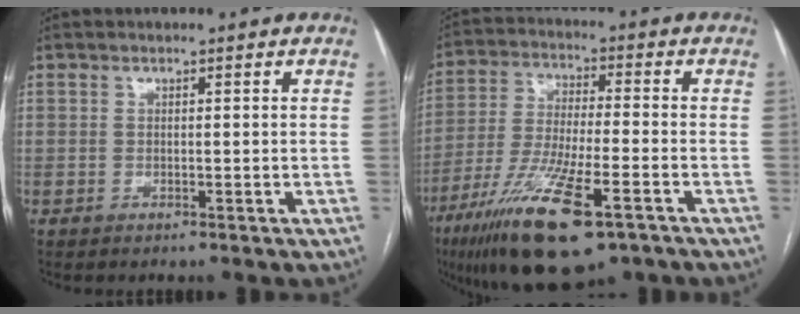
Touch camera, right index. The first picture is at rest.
{"total": 17.1, "force": [-9.8, 3.2, 13.7], "torque": [-0.270, -0.038, -0.169]}